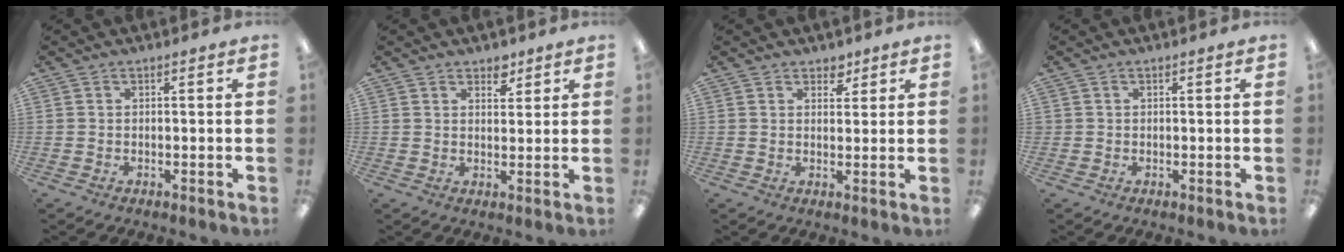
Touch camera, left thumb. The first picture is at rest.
{"total": 4.1, "force": [3.1, 2.2, 1.3], "torque": [0.001, -0.017, 0.052]}
{"total": 3.4, "force": [2.7, 2.0, 0.7], "torque": [0.003, -0.013, 0.045]}
{"total": 0.6, "force": [0.2, 0.6, -0.1], "torque": [0.002, 0.005, 0.003]}